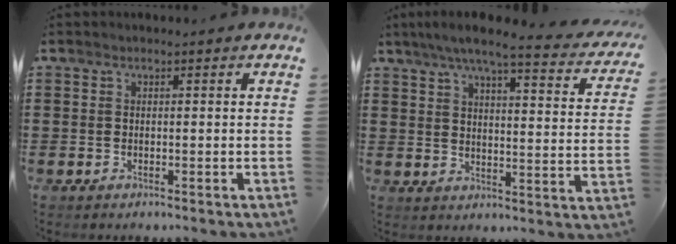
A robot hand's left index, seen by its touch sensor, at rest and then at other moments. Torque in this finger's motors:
{"motor_torque": [2.14, 0.00, 0.82, 0.18]}